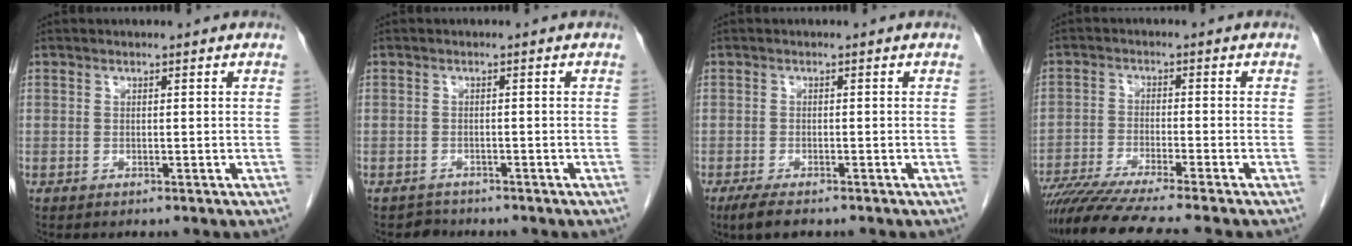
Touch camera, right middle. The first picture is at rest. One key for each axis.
{"total": 1.6, "fx": -1.3, "fy": 0.6, "fz": -0.6, "tx": 0.006, "ty": -0.001, "tz": -0.023}
{"total": 3.7, "fx": -2.6, "fy": 1.0, "fz": 2.4, "tx": -0.047, "ty": -0.009, "tz": -0.041}
{"total": 12.5, "fx": -10.5, "fy": -1.1, "fz": 6.6, "tx": -0.091, "ty": -0.032, "tz": -0.169}